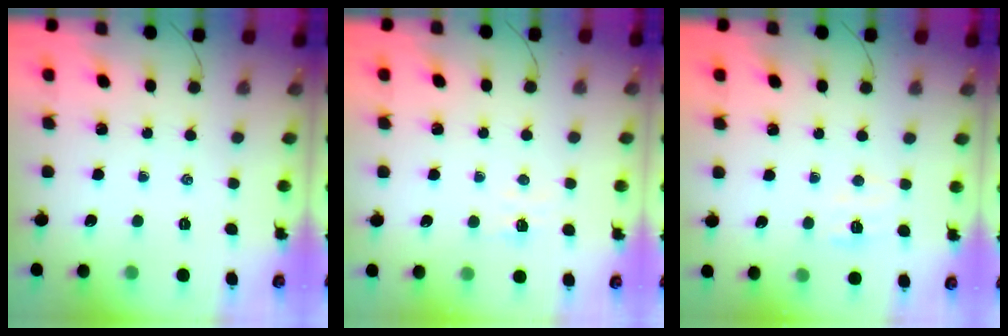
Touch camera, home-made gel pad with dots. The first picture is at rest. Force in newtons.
{"total": 3.4, "press": 3.3, "slide": 0.8}
{"total": 6.0, "press": 5.8, "slide": 1.4}